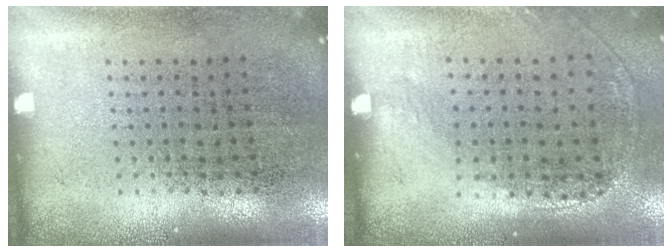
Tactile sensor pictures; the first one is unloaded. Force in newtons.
{"total": 1.4, "press": 1.0, "slide": 1.0}